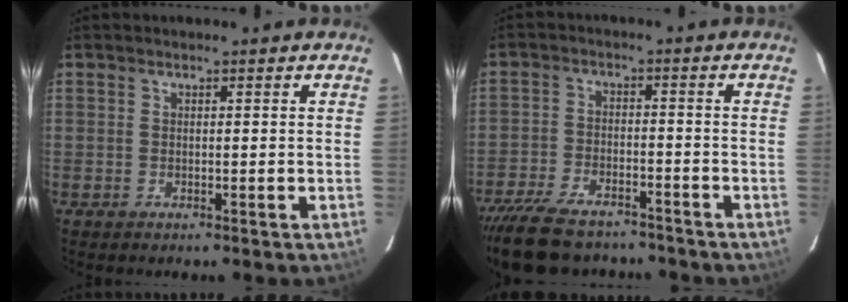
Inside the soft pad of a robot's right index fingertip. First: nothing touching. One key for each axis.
{"total": 14.3, "fx": -11.9, "fy": 5.8, "fz": 5.5, "tx": -0.137, "ty": -0.006, "tz": -0.185}